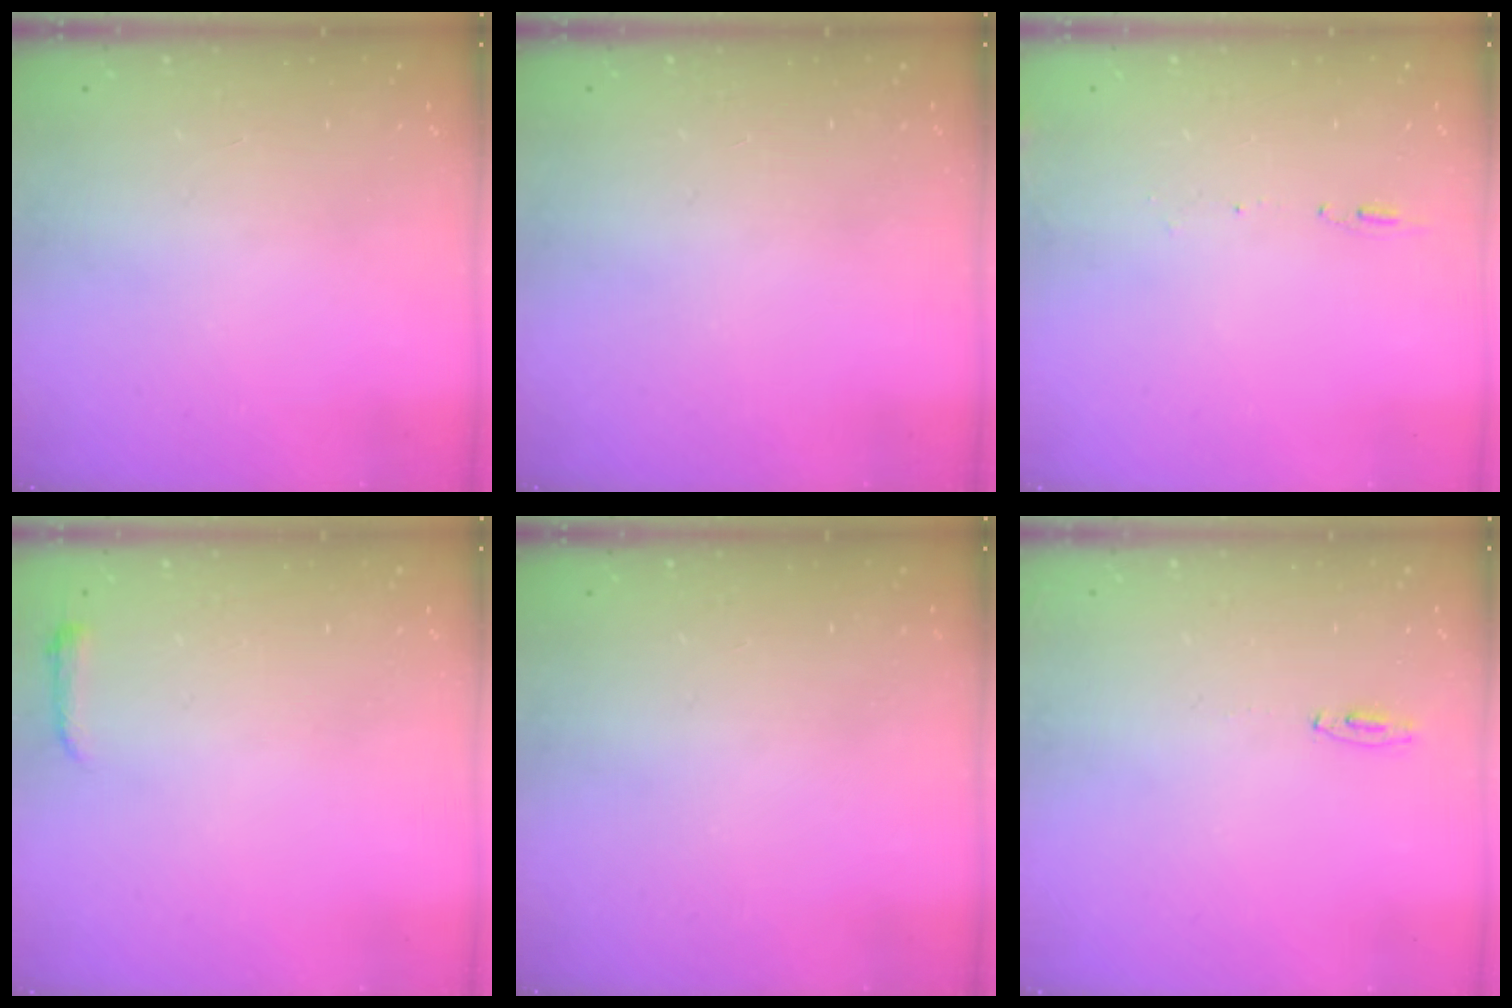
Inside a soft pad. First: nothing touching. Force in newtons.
{"total": 0.0}
{"total": 5.6, "press": 5.3, "slide": 1.7}
{"total": 3.0, "press": 2.9, "slide": 0.6}
{"total": 0.0}
{"total": 15.9, "press": 4.3, "slide": 15.3}